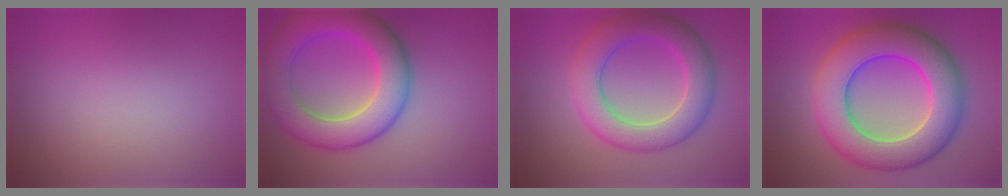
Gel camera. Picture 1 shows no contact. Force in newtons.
{"total": 8.8, "press": 8.8, "slide": 0.1}
{"total": 6.8, "press": 6.8, "slide": 0.2}
{"total": 11.3, "press": 11.3, "slide": 0.3}